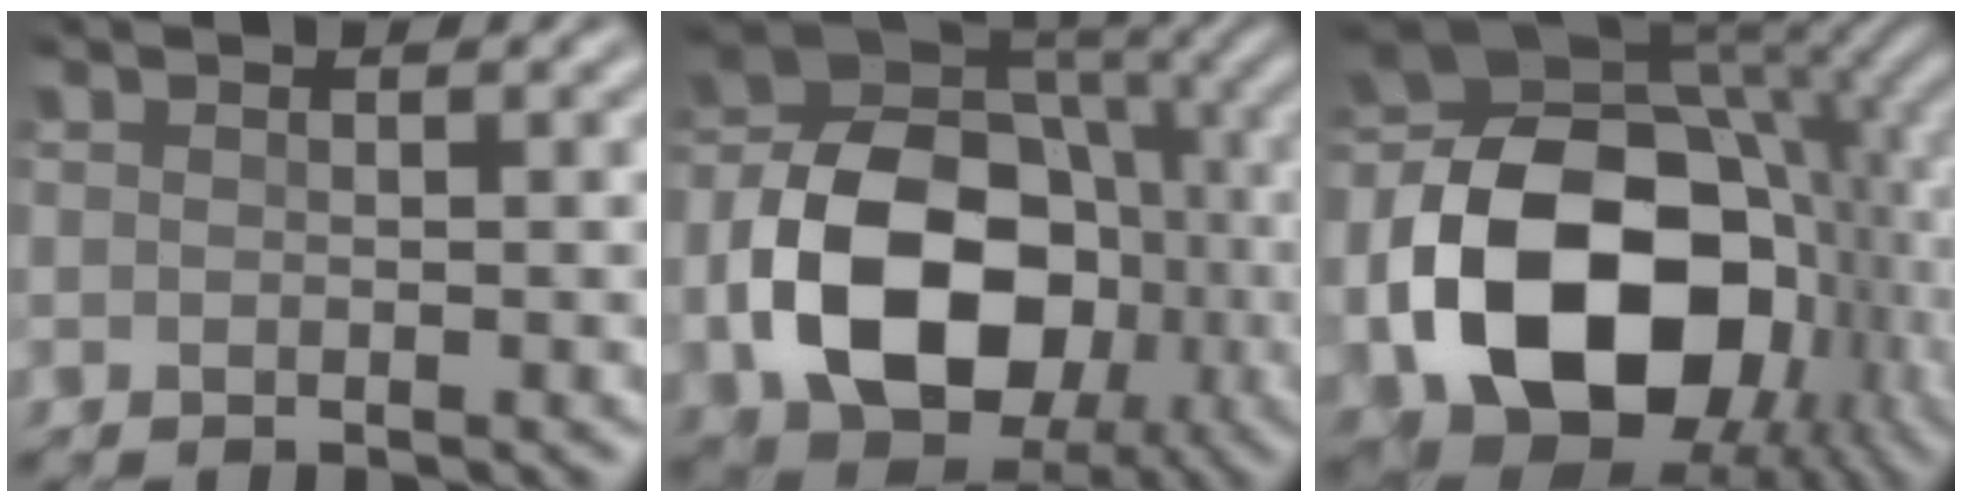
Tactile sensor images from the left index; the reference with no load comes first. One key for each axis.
{"total": 13.6, "fx": -3.5, "fy": 9.3, "fz": 9.3, "tx": -0.170, "ty": -0.003, "tz": -0.073}
{"total": 18.7, "fx": -3.5, "fy": 13.1, "fz": 12.9, "tx": -0.258, "ty": -0.029, "tz": -0.042}